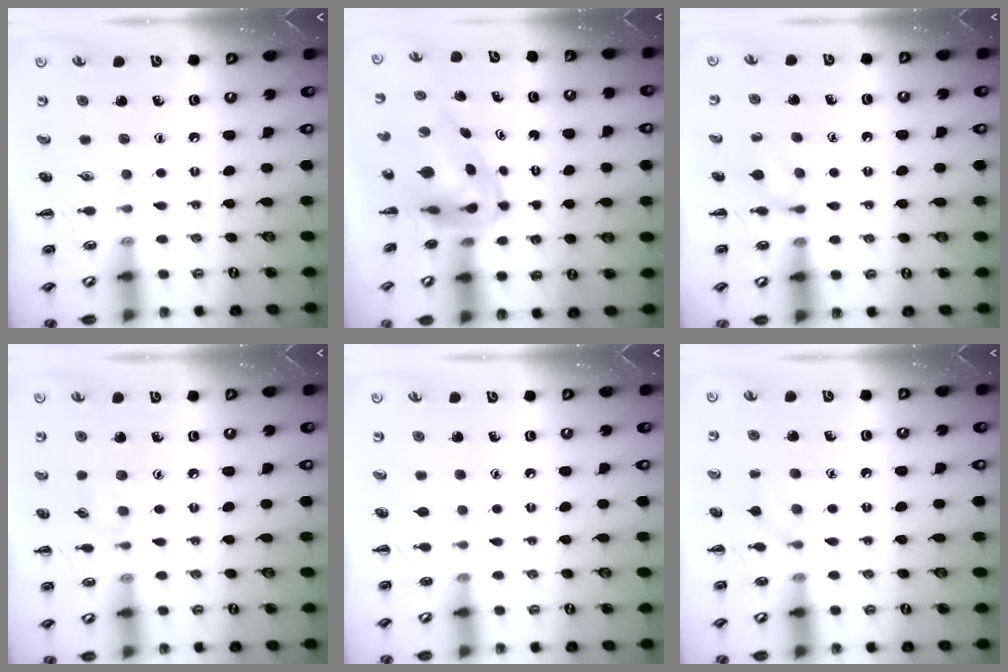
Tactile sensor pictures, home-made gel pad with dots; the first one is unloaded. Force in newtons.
{"total": 5.8, "press": 5.6, "slide": 1.5}
{"total": 4.5, "press": 4.2, "slide": 1.5}
{"total": 3.9, "press": 3.6, "slide": 1.5}
{"total": 0.0}
{"total": 7.2, "press": 7.0, "slide": 2.0}